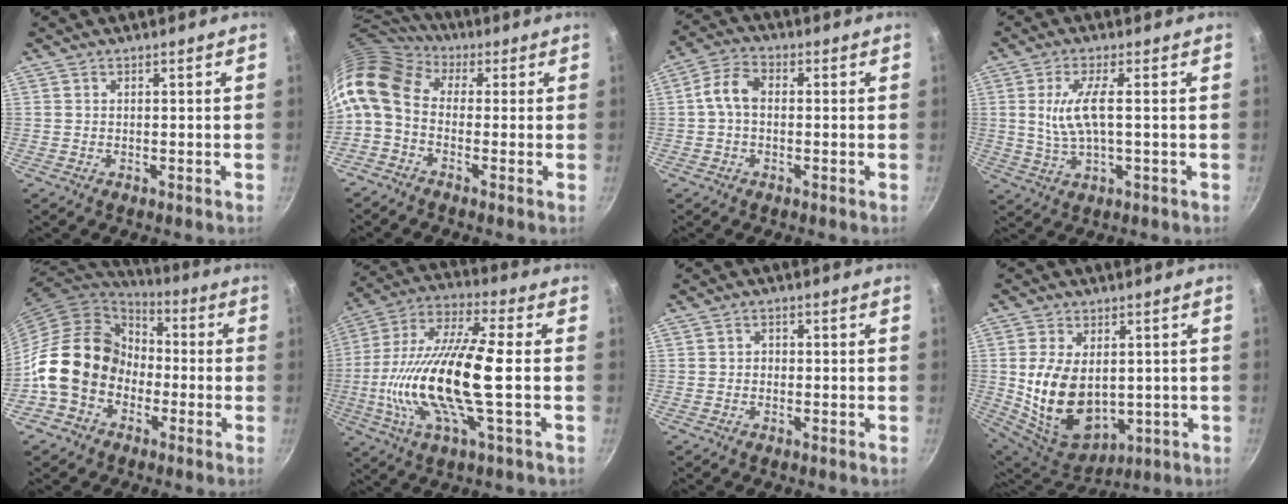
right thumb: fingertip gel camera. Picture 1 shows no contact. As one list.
[{"total": 14.1, "force": [0.7, 10.0, 9.9], "torque": [-0.209, 0.030, -0.008]}, {"total": 5.8, "force": [0.0, 3.7, 4.5], "torque": [-0.088, 0.025, -0.011]}, {"total": 7.4, "force": [0.6, 2.0, 7.1], "torque": [-0.153, -0.003, 0.016]}, {"total": 16.4, "force": [-3.8, 13.3, 8.8], "torque": [-0.114, 0.051, -0.079]}, {"total": 19.7, "force": [-2.4, 4.5, 19.0], "torque": [-0.374, 0.022, -0.057]}, {"total": 1.3, "force": [-0.2, 1.1, 0.5], "torque": [-0.006, 0.004, -0.006]}, {"total": 15.0, "force": [0.8, 9.9, 11.2], "torque": [-0.185, -0.027, 0.043]}]